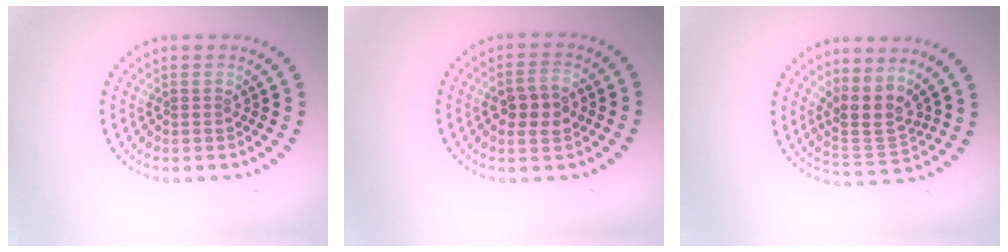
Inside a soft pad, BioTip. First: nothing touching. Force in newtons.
{"total": 2.9, "press": 2.8, "slide": 0.2}
{"total": 3.3, "press": 2.5, "slide": 2.1}